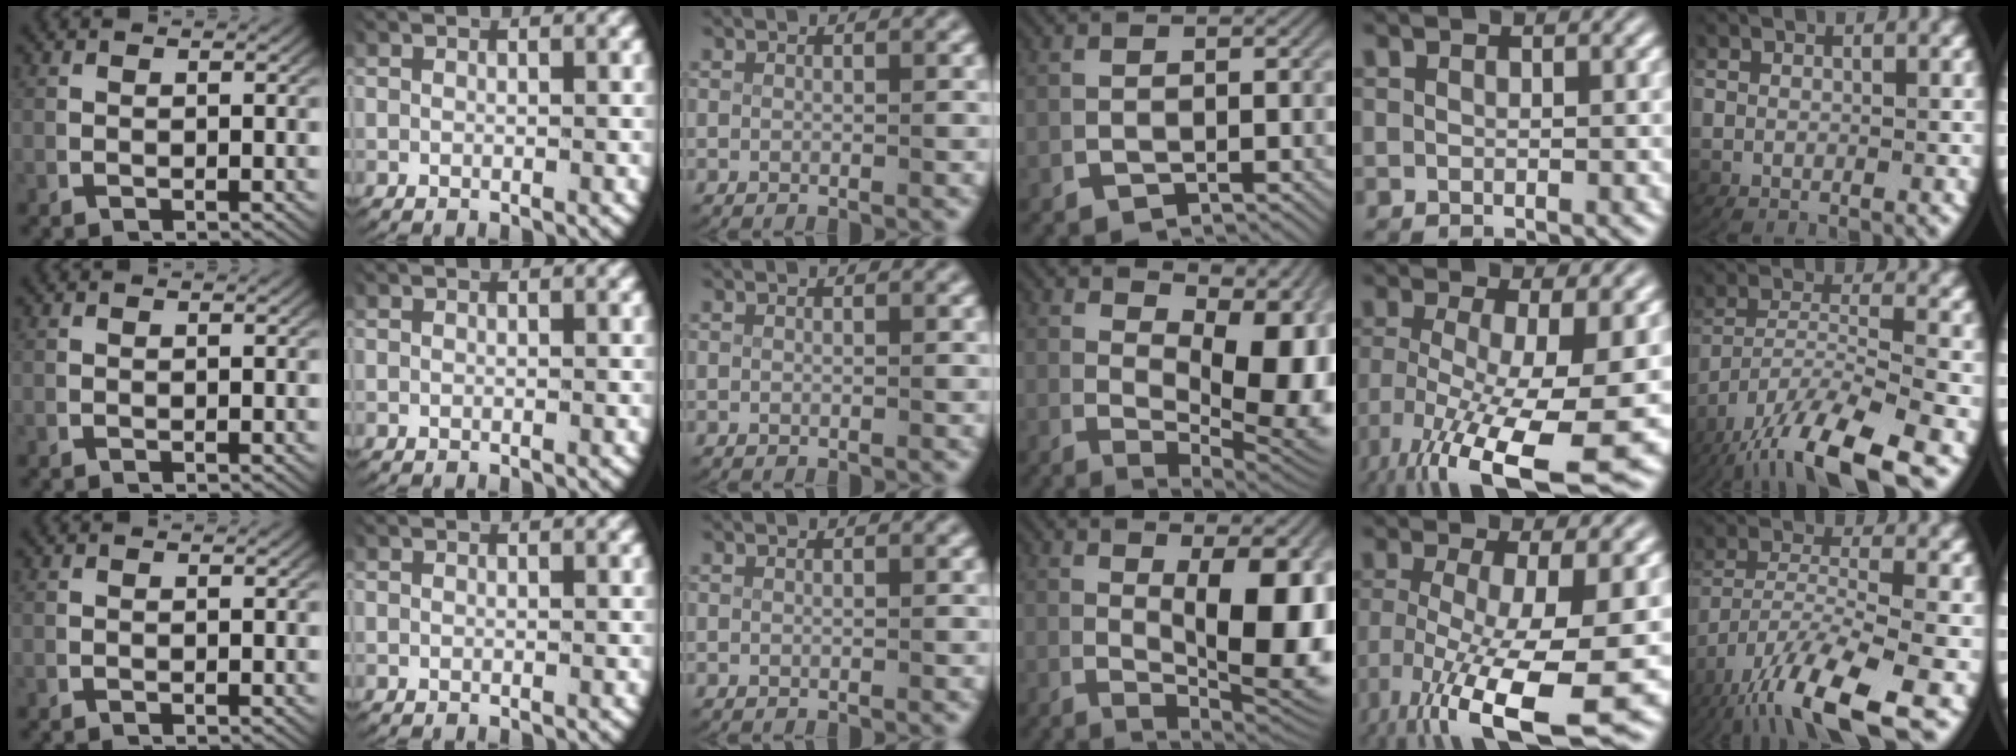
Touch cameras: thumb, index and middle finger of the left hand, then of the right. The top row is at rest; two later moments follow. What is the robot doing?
{"motion": "lift_and_place", "object": "plastic wrap"}